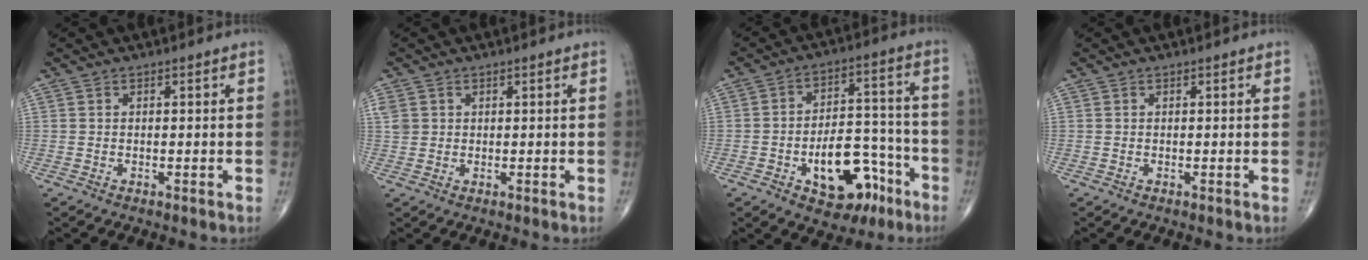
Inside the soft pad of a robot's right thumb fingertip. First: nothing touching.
{"total": 2.7, "force": [0.8, 2.3, 1.2], "torque": [-0.023, 0.003, 0.023]}
{"total": 15.1, "force": [-7.0, 8.4, 10.4], "torque": [-0.116, 0.057, -0.094]}
{"total": 0.0}